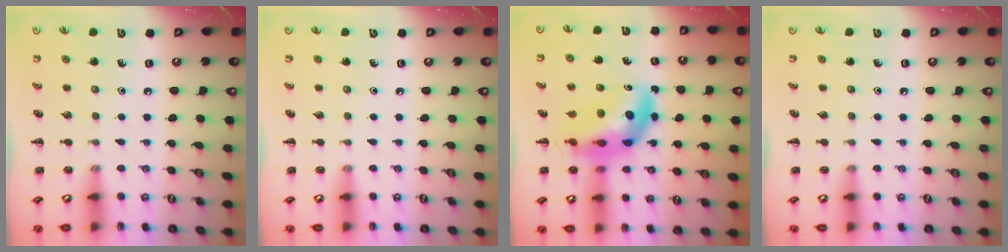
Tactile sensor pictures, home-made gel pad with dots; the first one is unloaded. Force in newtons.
{"total": 0.0}
{"total": 12.9, "press": 12.3, "slide": 3.8}
{"total": 0.7, "press": 0.6, "slide": 0.4}